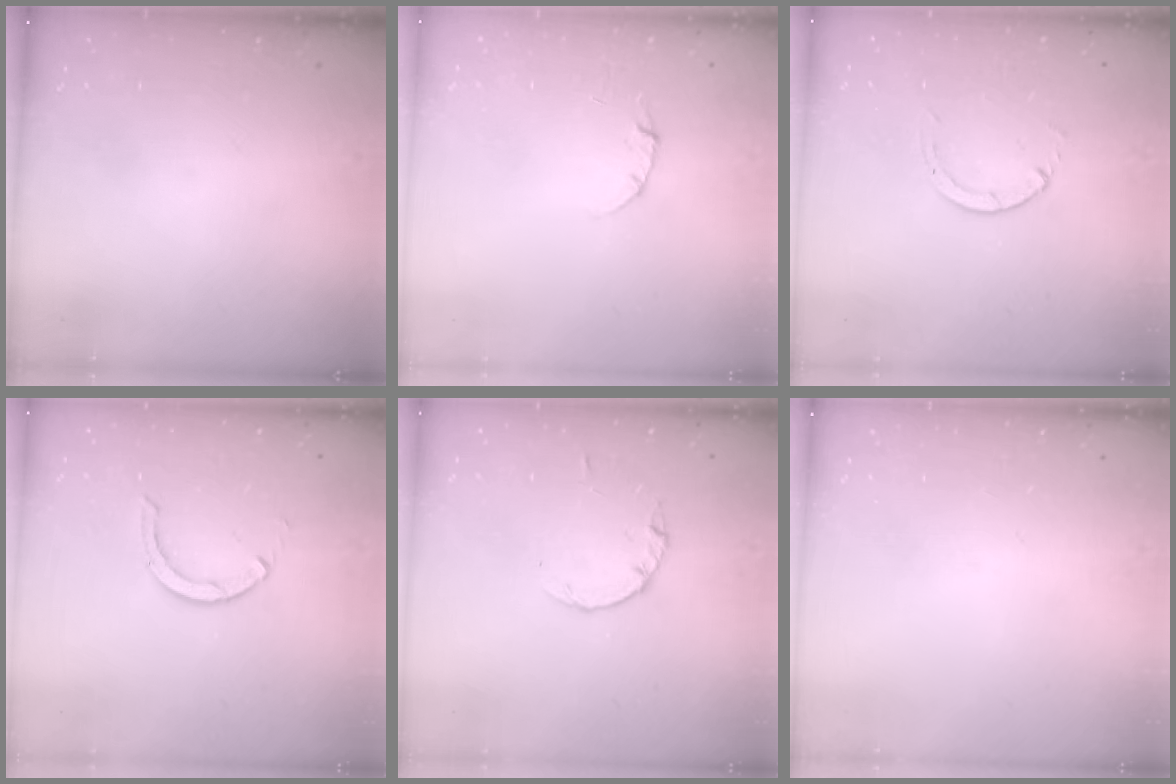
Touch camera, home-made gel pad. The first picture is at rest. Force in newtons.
{"total": 3.3, "press": 3.2, "slide": 0.3}
{"total": 1.3, "press": 1.3, "slide": 0.2}
{"total": 2.9, "press": 2.9, "slide": 0.4}
{"total": 2.8, "press": 2.8, "slide": 0.4}
{"total": 0.0}